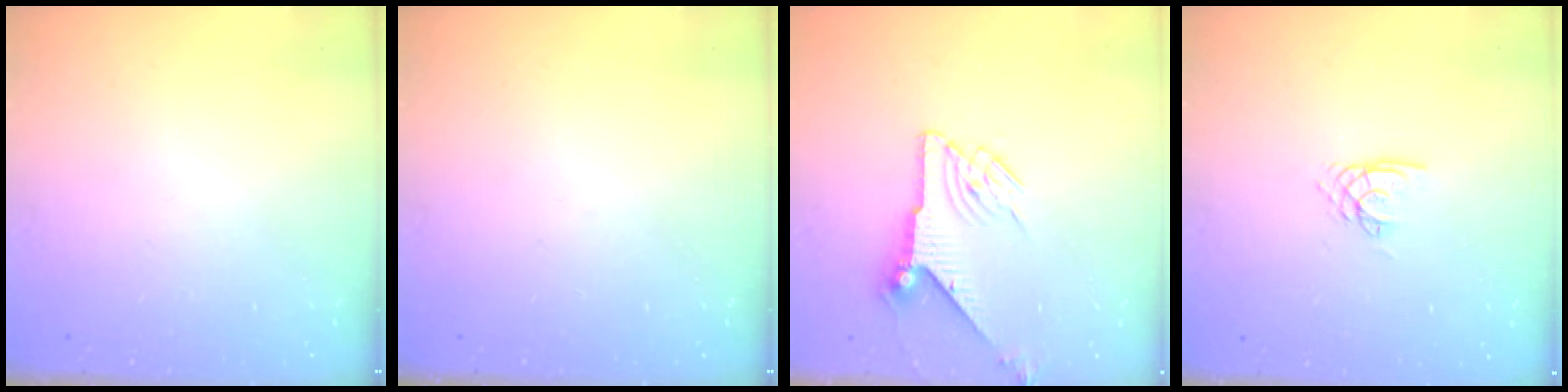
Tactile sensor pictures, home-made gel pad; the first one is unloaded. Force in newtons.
{"total": 0.0}
{"total": 8.3, "press": 8.3, "slide": 0.4}
{"total": 2.1, "press": 2.1, "slide": 0.1}